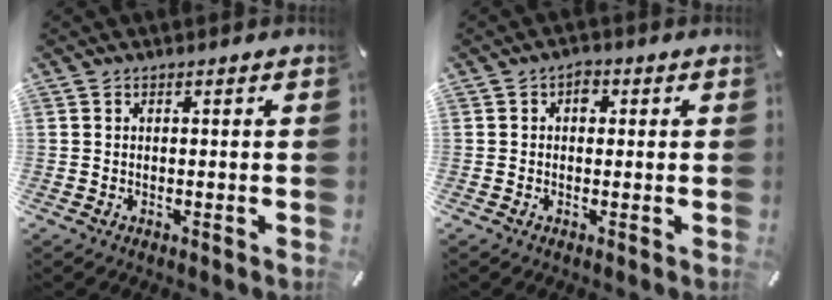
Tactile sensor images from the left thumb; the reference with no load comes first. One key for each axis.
{"total": 2.4, "fx": 0.4, "fy": 1.8, "fz": 1.6, "tx": -0.017, "ty": 0.002, "tz": 0.001}